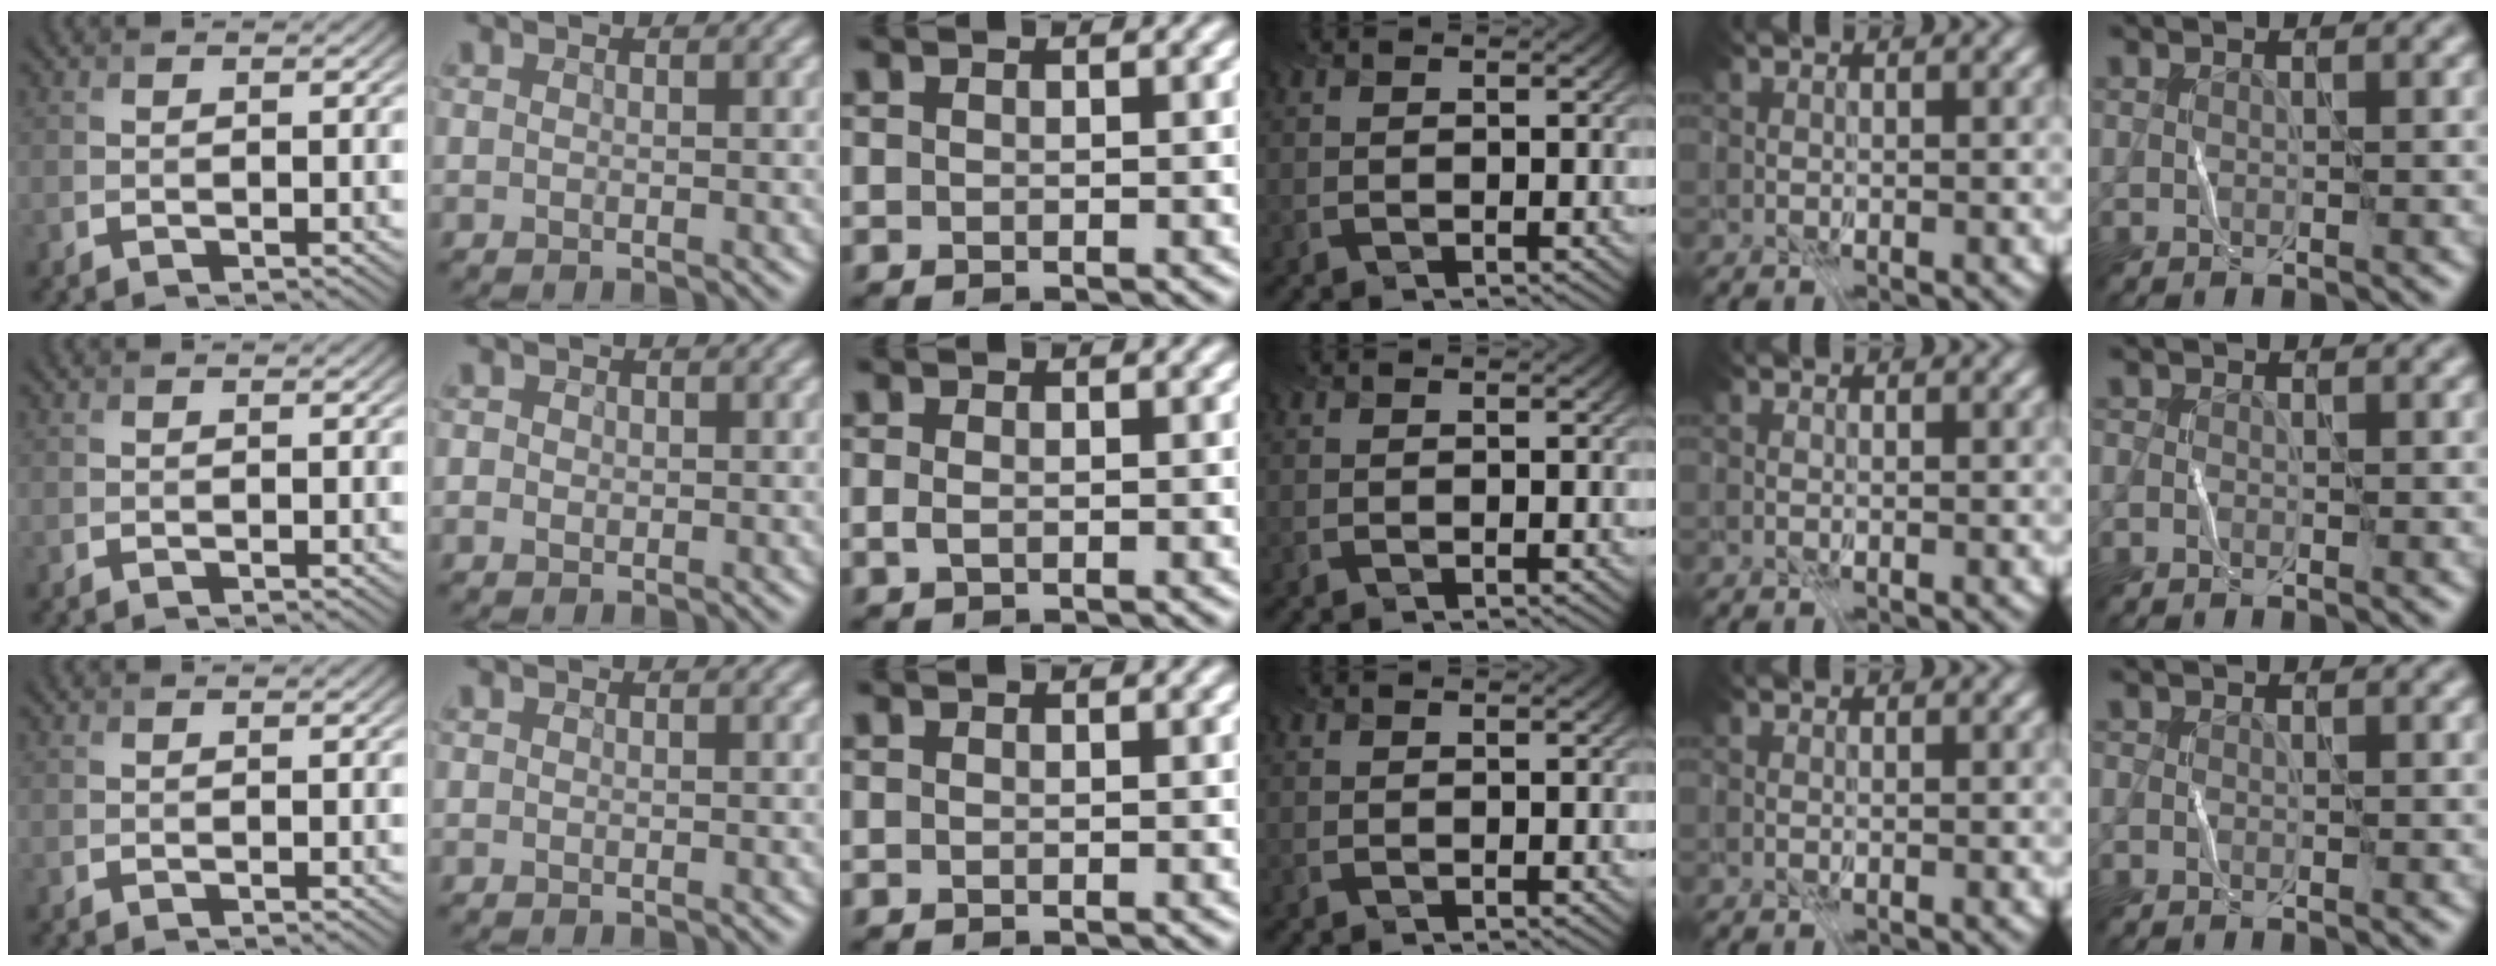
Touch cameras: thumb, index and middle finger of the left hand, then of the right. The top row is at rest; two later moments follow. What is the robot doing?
{"motion": "fold", "object": "file"}